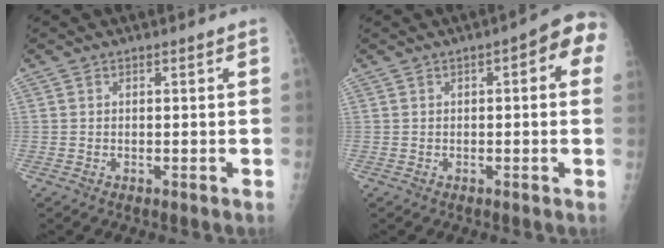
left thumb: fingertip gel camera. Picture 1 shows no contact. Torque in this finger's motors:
{"motor_torque": [-0.11, 0.11, 0.14, 0.17, 0.09]}